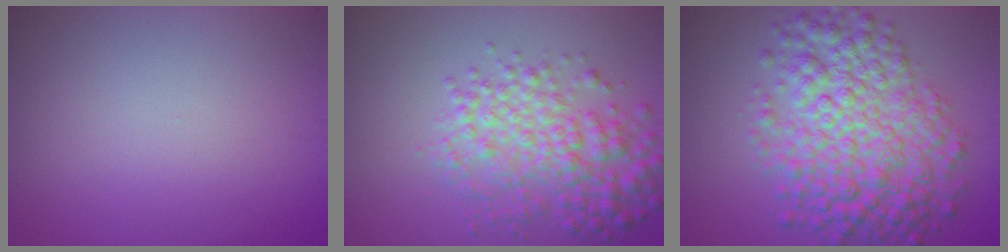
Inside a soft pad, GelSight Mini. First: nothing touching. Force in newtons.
{"total": 5.5, "press": 5.5, "slide": 0.1}
{"total": 8.5, "press": 8.5, "slide": 0.0}